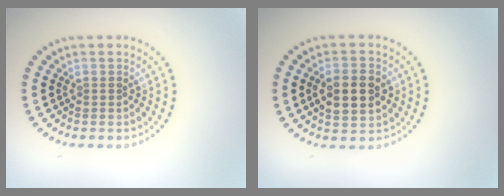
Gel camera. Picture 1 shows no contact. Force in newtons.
{"total": 4.5, "press": 4.5, "slide": 0.3}